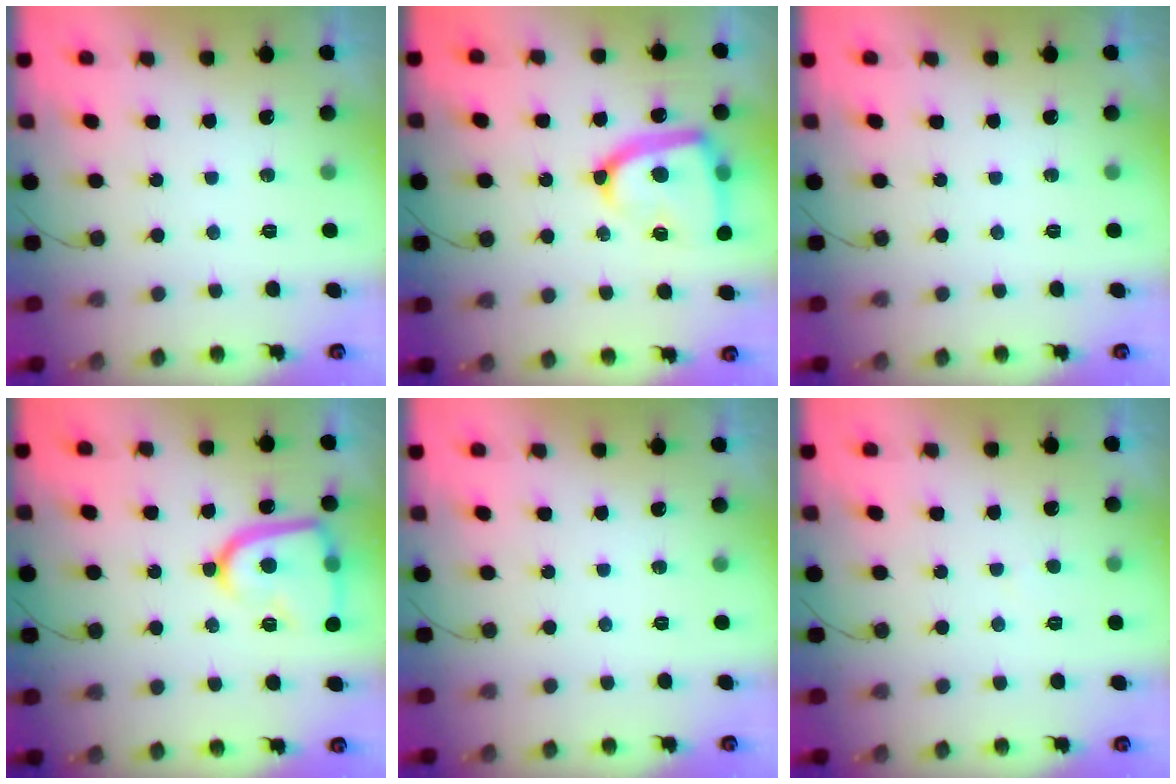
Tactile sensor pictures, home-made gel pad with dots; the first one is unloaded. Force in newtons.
{"total": 18.1, "press": 18.1, "slide": 1.7}
{"total": 0.0}
{"total": 16.2, "press": 16.2, "slide": 1.5}
{"total": 0.0}
{"total": 1.7, "press": 1.7, "slide": 0.2}